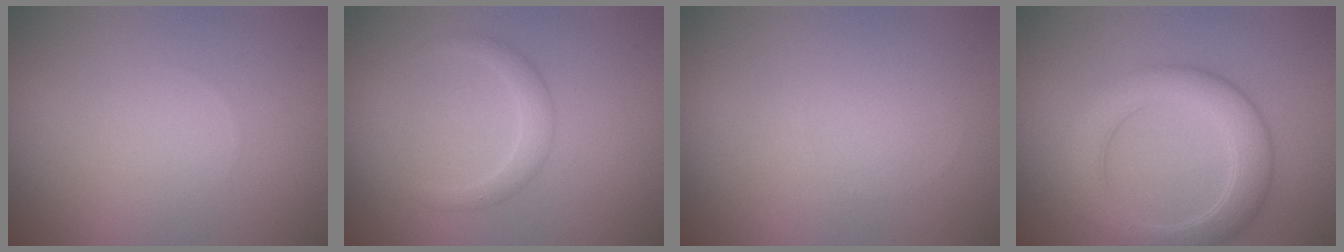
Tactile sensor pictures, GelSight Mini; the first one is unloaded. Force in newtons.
{"total": 1.7, "press": 1.7, "slide": 0.1}
{"total": 0.0}
{"total": 4.9, "press": 4.9, "slide": 0.2}